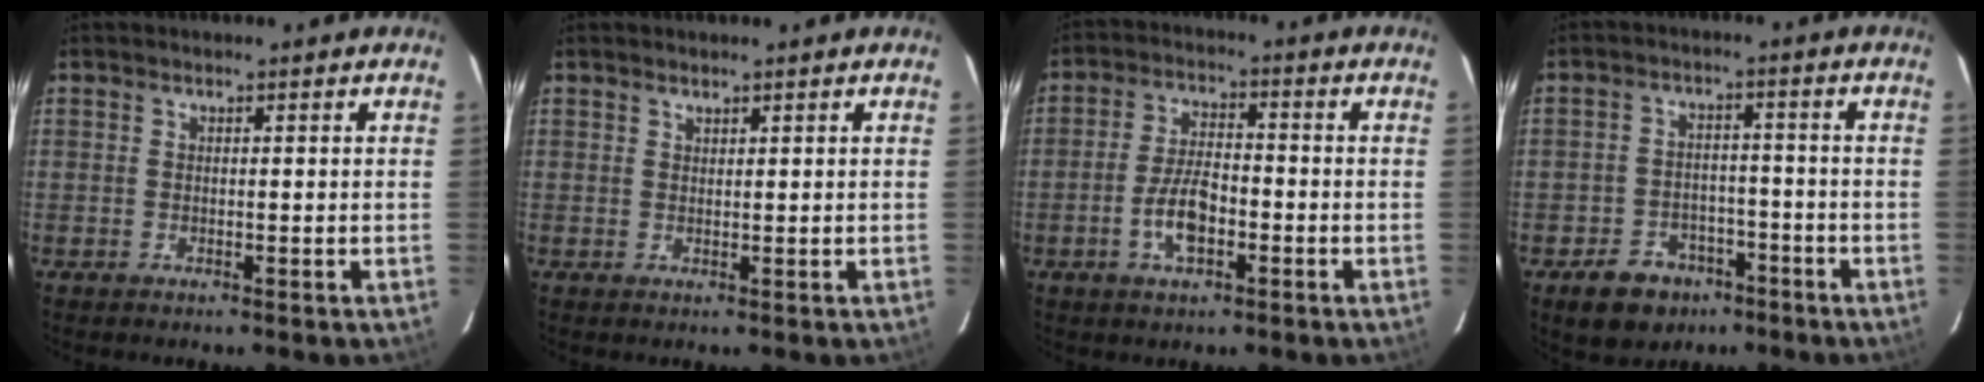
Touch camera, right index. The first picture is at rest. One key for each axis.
{"total": 0.8, "fx": 0.7, "fy": 0.2, "fz": 0.1, "tx": -0.002, "ty": 0.001, "tz": 0.015}
{"total": 7.2, "fx": -2.8, "fy": 3.1, "fz": 5.9, "tx": -0.120, "ty": 0.005, "tz": -0.049}
{"total": 9.3, "fx": -5.9, "fy": 6.5, "fz": 3.1, "tx": -0.080, "ty": 0.020, "tz": -0.071}